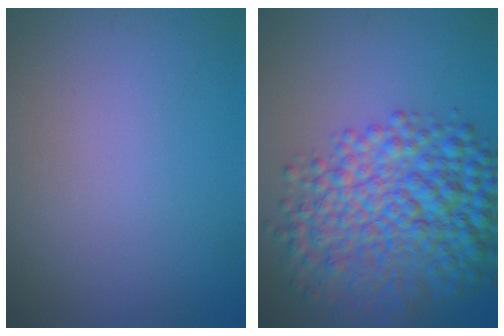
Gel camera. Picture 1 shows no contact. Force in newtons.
{"total": 9.4, "press": 9.4, "slide": 0.2}